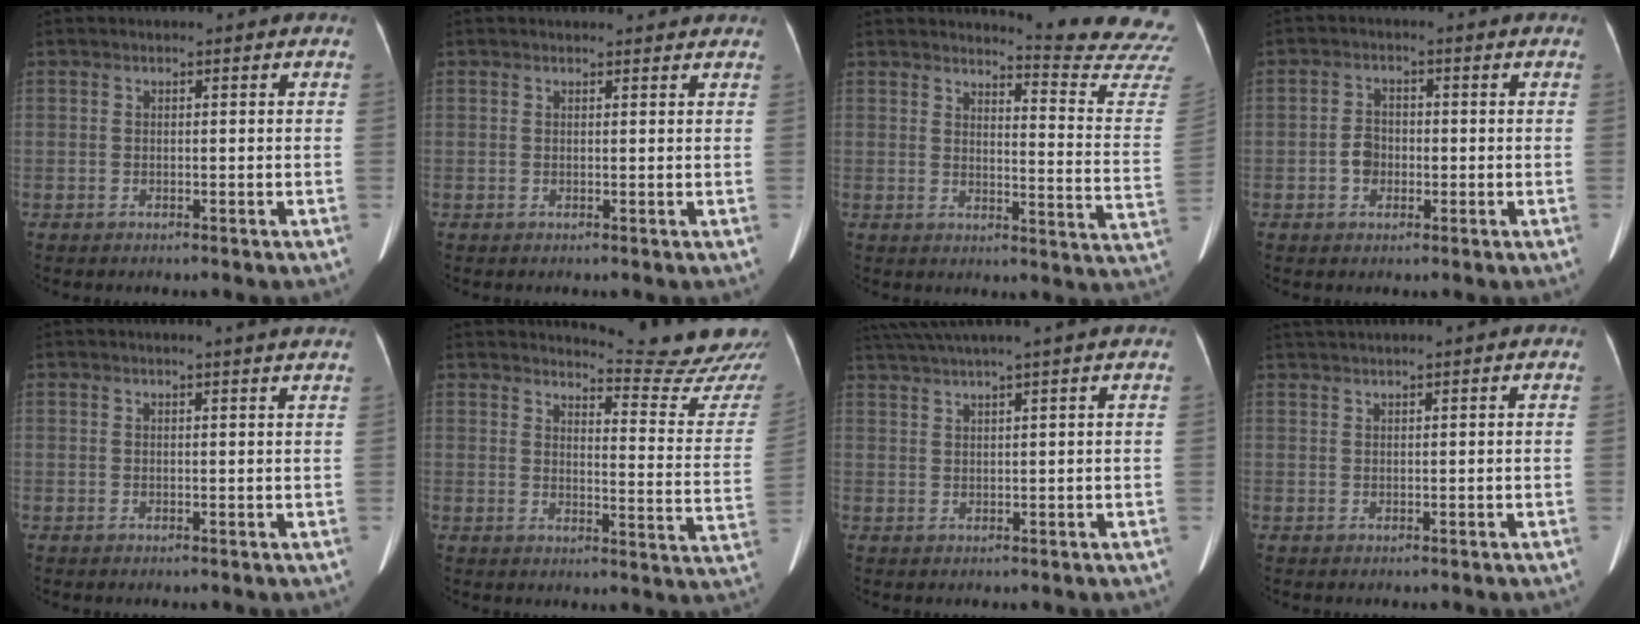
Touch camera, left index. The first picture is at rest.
{"total": 3.5, "force": [3.4, 0.6, 0.5], "torque": [-0.011, 0.012, 0.033]}
{"total": 15.0, "force": [14.9, -1.8, 1.1], "torque": [-0.006, -0.152, 0.147]}
{"total": 3.0, "force": [-0.7, 2.4, 1.7], "torque": [-0.034, 0.010, -0.015]}
{"total": 3.2, "force": [2.8, -0.7, 1.3], "torque": [-0.019, 0.000, 0.026]}
{"total": 16.0, "force": [15.8, -1.0, 1.8], "torque": [-0.013, -0.138, 0.165]}
{"total": 7.8, "force": [6.3, -2.1, 4.0], "torque": [-0.064, 0.026, 0.103]}
{"total": 2.4, "force": [2.0, -0.7, 1.1], "torque": [-0.024, 0.018, 0.047]}